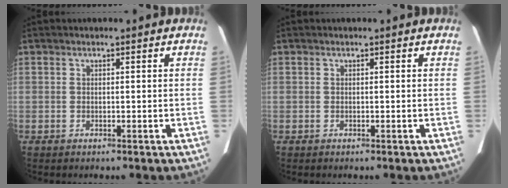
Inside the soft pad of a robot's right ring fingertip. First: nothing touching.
{"total": 0.0}